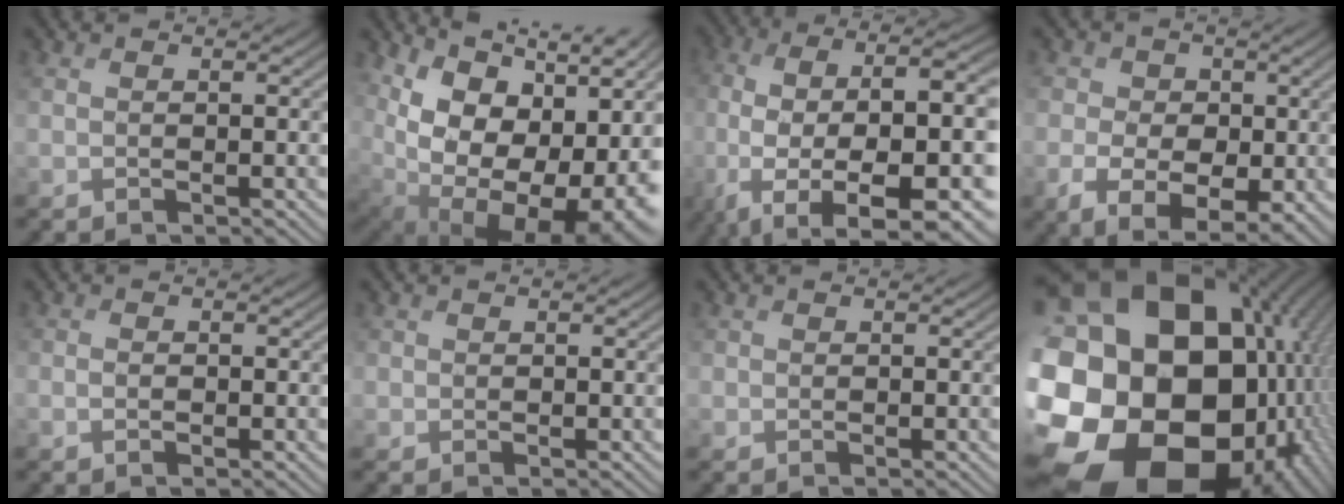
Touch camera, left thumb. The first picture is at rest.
{"total": 18.8, "force": [-0.6, 13.1, 13.4], "torque": [-0.227, -0.028, 0.050]}
{"total": 15.7, "force": [-3.4, 5.9, 14.2], "torque": [-0.251, -0.021, -0.021]}
{"total": 6.5, "force": [-1.9, 5.1, 3.6], "torque": [-0.070, -0.022, -0.028]}
{"total": 1.0, "force": [-0.9, 0.0, -0.3], "torque": [0.006, 0.000, -0.009]}
{"total": 0.8, "force": [0.0, 0.2, -0.8], "torque": [0.011, 0.000, 0.013]}
{"total": 0.7, "force": [-0.1, -0.1, -0.7], "torque": [0.009, 0.001, 0.011]}
{"total": 24.3, "force": [-5.3, 19.6, 13.4], "torque": [-0.271, -0.061, -0.091]}